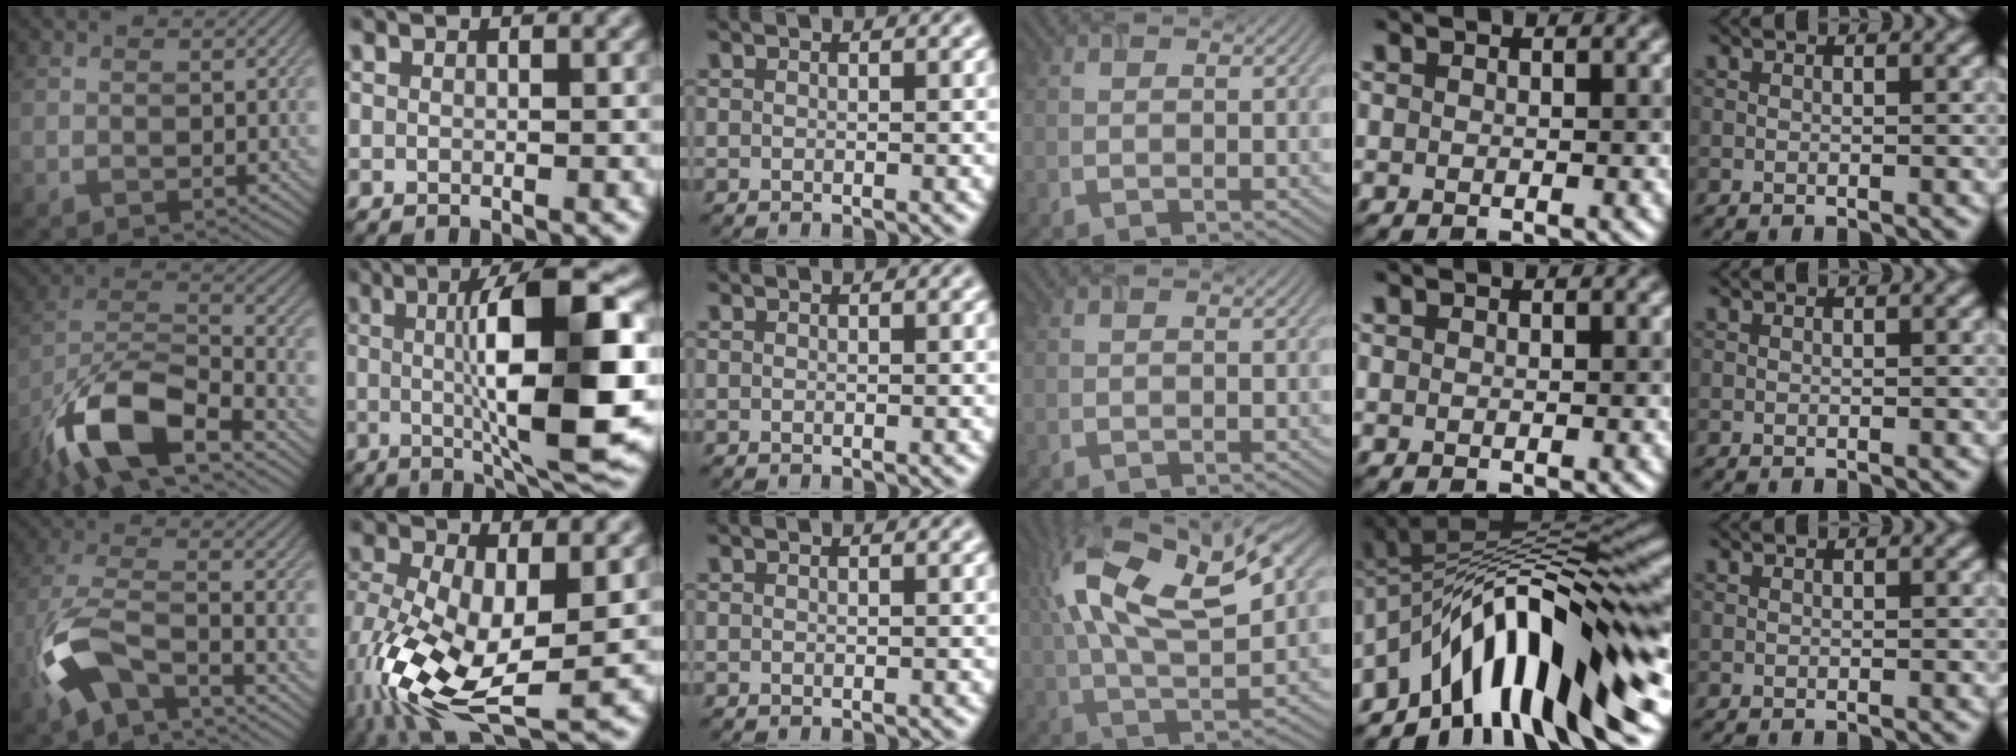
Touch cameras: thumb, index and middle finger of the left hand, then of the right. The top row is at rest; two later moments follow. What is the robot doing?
{"motion": "extract", "object": "airpods case & airpods"}